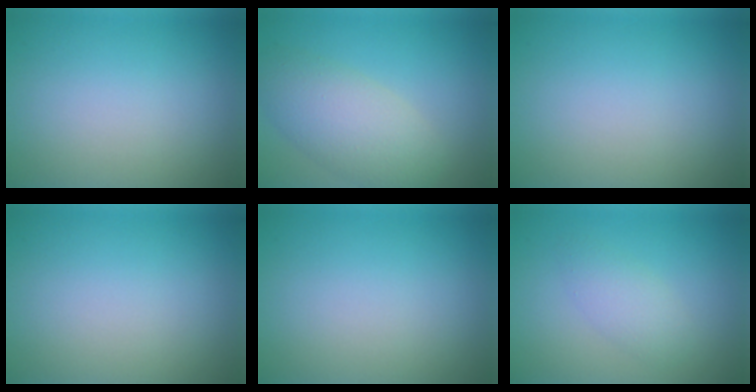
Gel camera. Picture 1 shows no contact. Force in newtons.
{"total": 5.6, "press": 5.6, "slide": 0.1}
{"total": 0.0}
{"total": 0.0}
{"total": 0.0}
{"total": 2.1, "press": 2.1, "slide": 0.0}